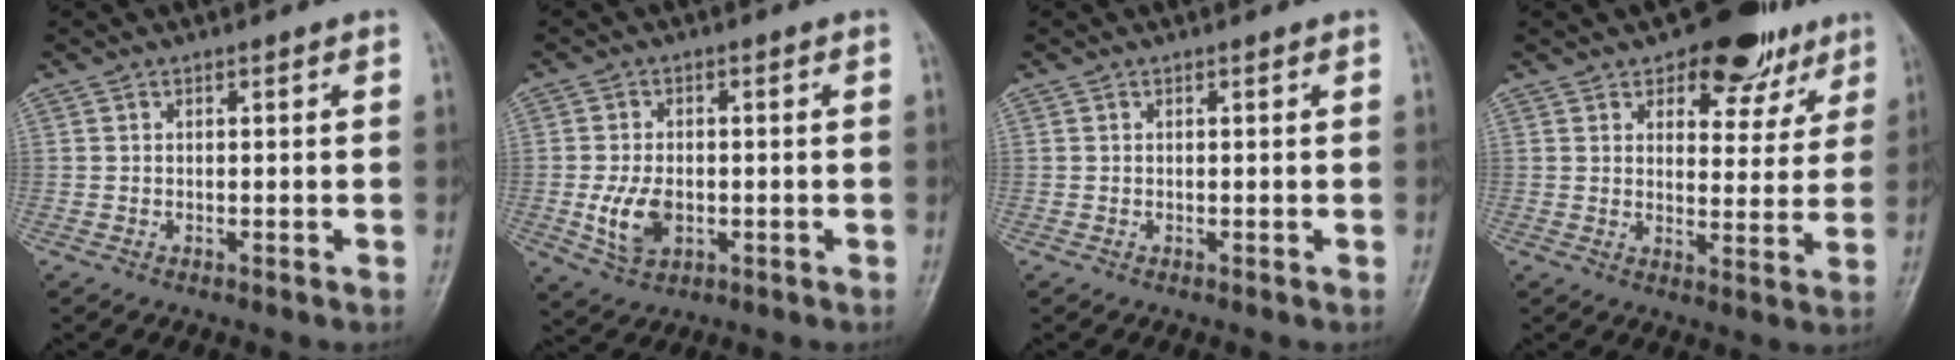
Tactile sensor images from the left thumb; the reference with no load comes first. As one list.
[{"total": 6.6, "force": [-1.5, 4.4, 4.7], "torque": [-0.087, -0.002, -0.022]}, {"total": 0.0}, {"total": 10.5, "force": [7.0, 5.9, 5.1], "torque": [-0.017, -0.036, 0.094]}]